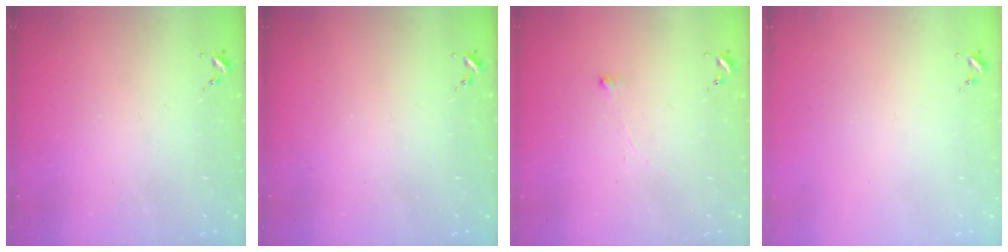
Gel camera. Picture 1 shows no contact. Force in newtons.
{"total": 0.0}
{"total": 2.5, "press": 2.5, "slide": 0.2}
{"total": 0.0}